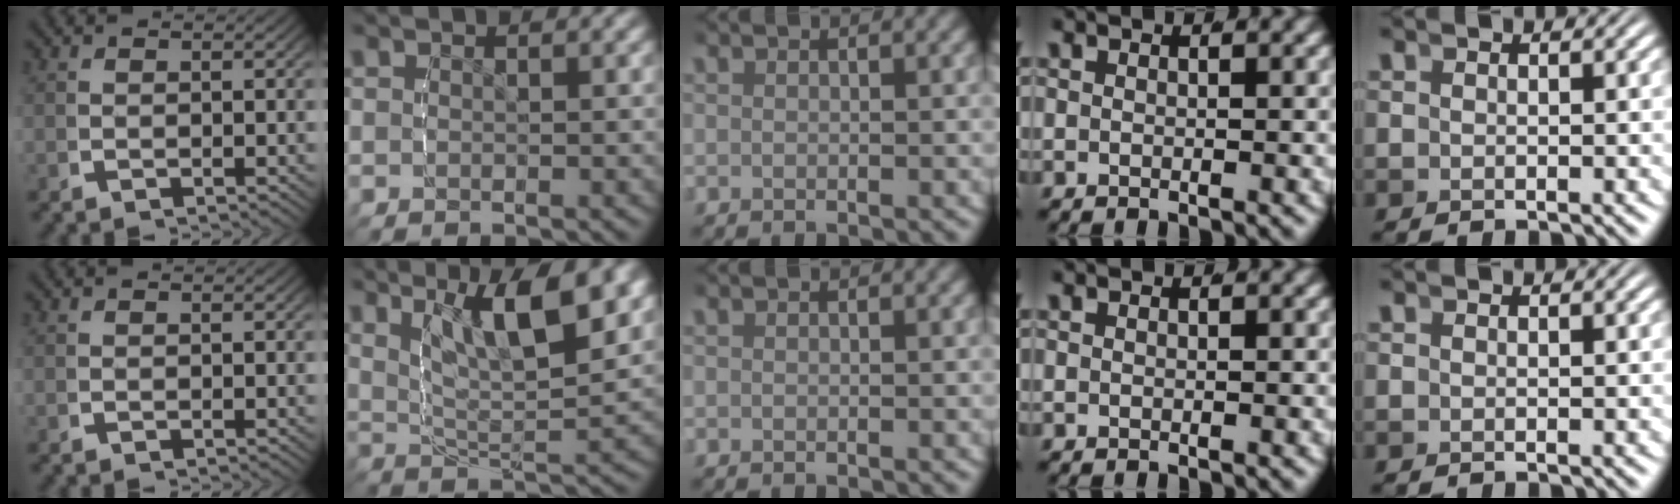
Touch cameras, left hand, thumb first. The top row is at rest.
{"index": {"total": 9.8, "force": [3.8, 5.0, 7.5], "torque": [-0.131, 0.003, 0.048]}}